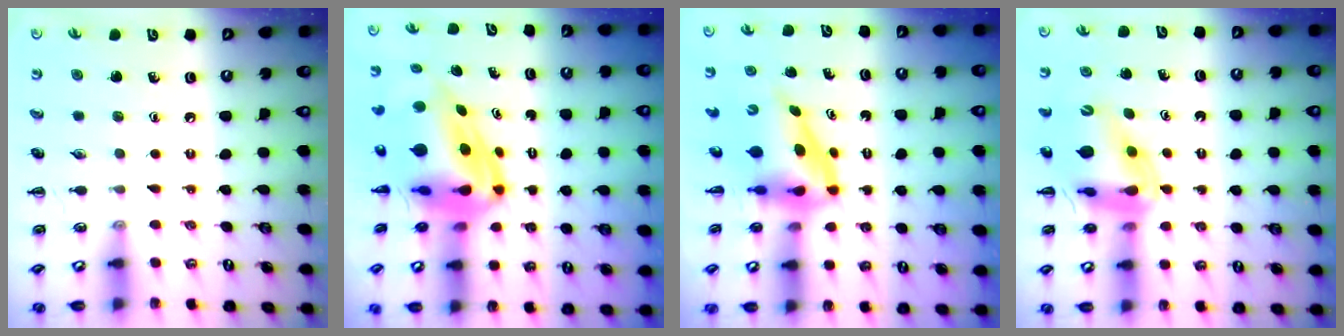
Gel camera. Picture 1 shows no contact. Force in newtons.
{"total": 9.7, "press": 9.2, "slide": 3.1}
{"total": 5.4, "press": 5.2, "slide": 1.6}
{"total": 12.8, "press": 12.2, "slide": 3.6}